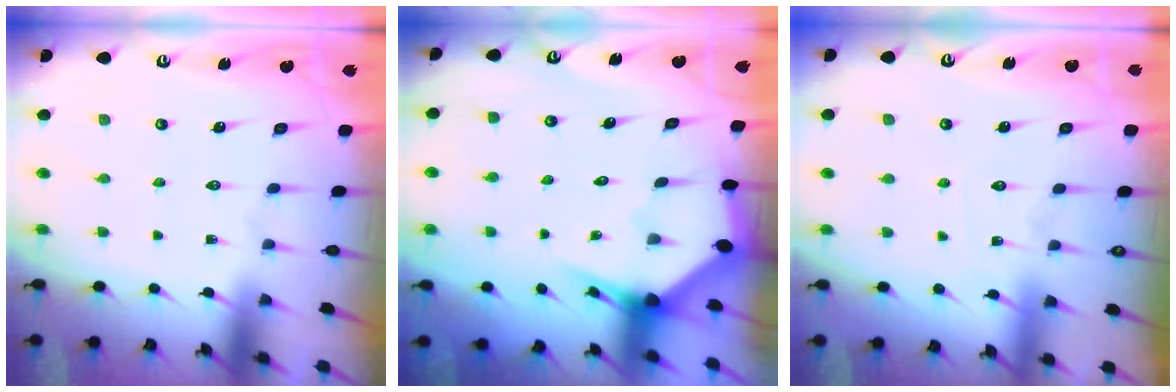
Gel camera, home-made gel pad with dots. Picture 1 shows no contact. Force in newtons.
{"total": 3.1, "press": 3.1, "slide": 0.4}
{"total": 5.1, "press": 5.0, "slide": 0.6}